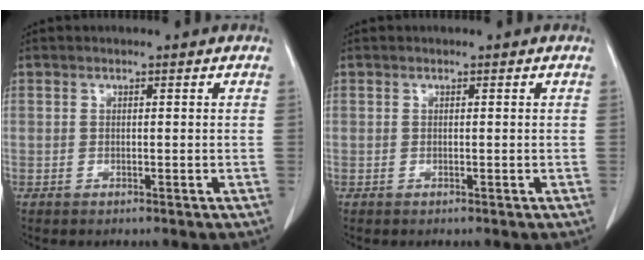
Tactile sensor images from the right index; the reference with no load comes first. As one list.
[{"total": 0.0}]